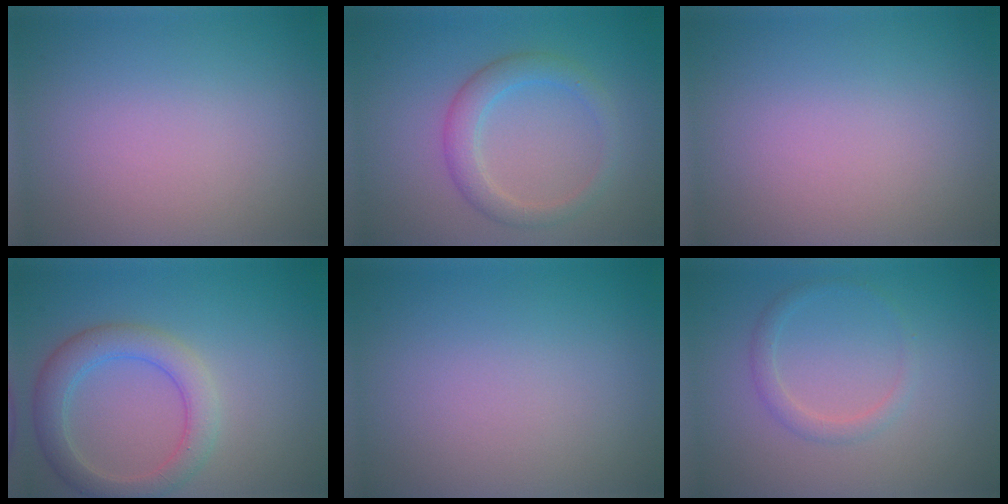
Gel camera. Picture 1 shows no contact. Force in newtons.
{"total": 2.8, "press": 2.8, "slide": 0.1}
{"total": 0.0}
{"total": 4.1, "press": 4.1, "slide": 0.1}
{"total": 0.0}
{"total": 1.5, "press": 1.5, "slide": 0.2}